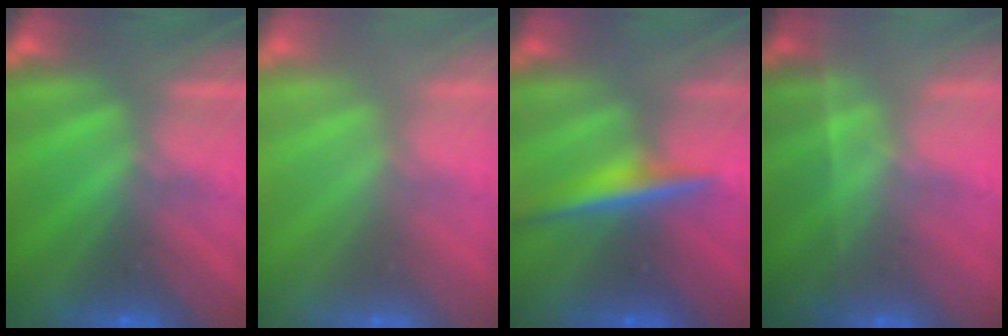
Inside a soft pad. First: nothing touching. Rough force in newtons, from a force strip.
{"total": 3.1}
{"total": 4.0}
{"total": 1.9}